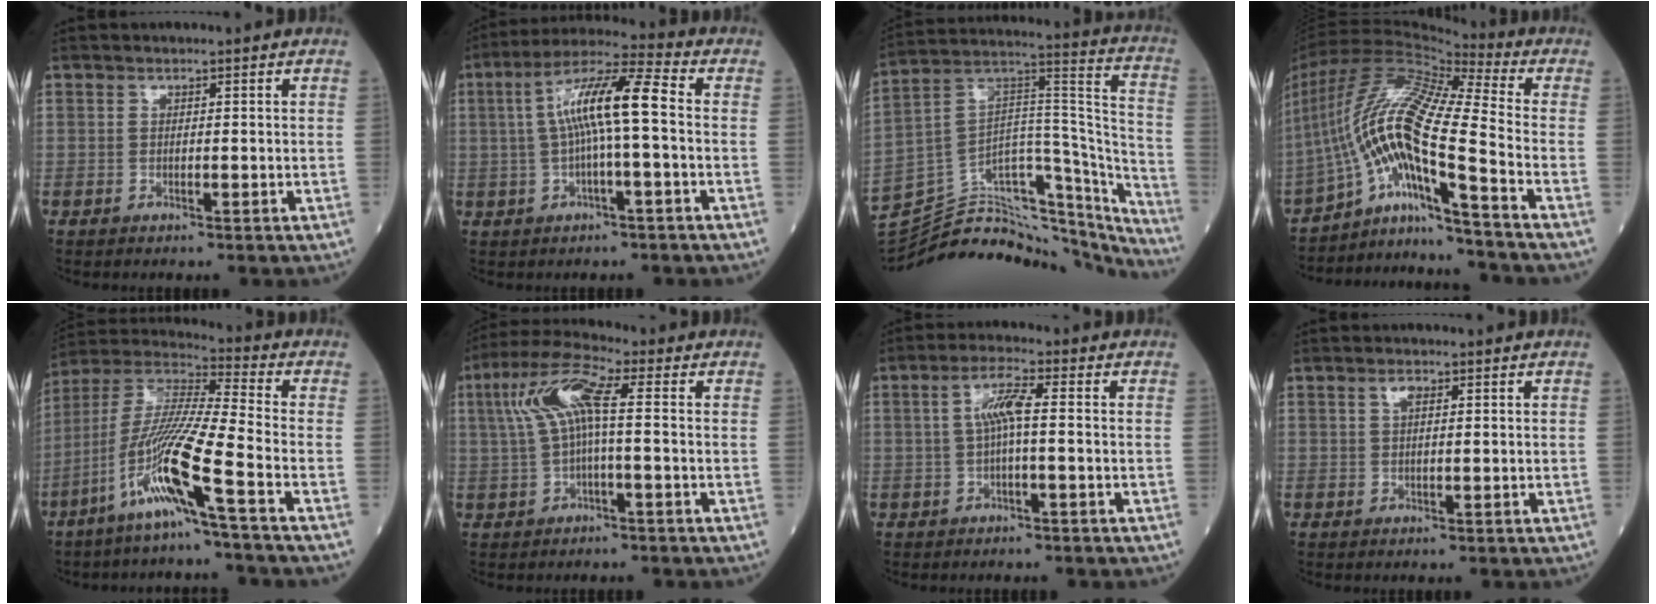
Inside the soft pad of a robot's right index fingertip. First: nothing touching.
{"total": 10.7, "force": [0.3, 0.8, 10.7], "torque": [-0.198, 0.027, 0.001]}
{"total": 35.0, "force": [-32.1, 8.0, 11.5], "torque": [-0.141, 0.031, -0.446]}
{"total": 17.2, "force": [-9.7, -0.4, 14.2], "torque": [-0.304, 0.024, -0.179]}
{"total": 14.0, "force": [-6.6, -1.2, 12.3], "torque": [-0.259, -0.016, -0.137]}
{"total": 8.6, "force": [1.3, 1.5, 8.4], "torque": [-0.178, 0.033, 0.022]}
{"total": 4.6, "force": [0.2, 0.5, 4.5], "torque": [-0.089, 0.012, 0.004]}
{"total": 1.5, "force": [0.7, 0.5, 1.1], "torque": [-0.023, 0.004, 0.013]}